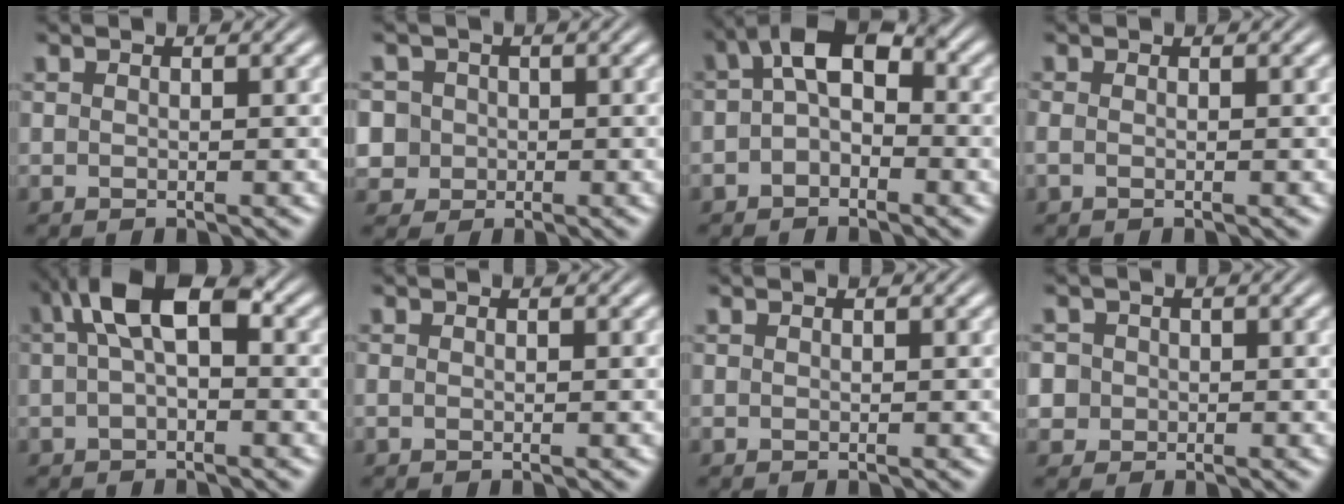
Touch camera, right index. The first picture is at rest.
{"total": 6.5, "force": [-0.8, 6.1, 2.1], "torque": [-0.068, -0.029, -0.008]}
{"total": 6.8, "force": [0.7, 4.4, 5.1], "torque": [-0.087, -0.012, 0.006]}
{"total": 1.1, "force": [-0.4, 0.8, 0.6], "torque": [-0.018, -0.004, -0.007]}
{"total": 7.7, "force": [2.0, 3.9, 6.4], "torque": [-0.111, 0.007, 0.028]}
{"total": 0.6, "force": [-0.2, 0.5, 0.2], "torque": [-0.004, -0.003, -0.004]}
{"total": 0.0}
{"total": 4.2, "force": [-0.5, 4.0, 1.2], "torque": [-0.043, -0.017, -0.008]}